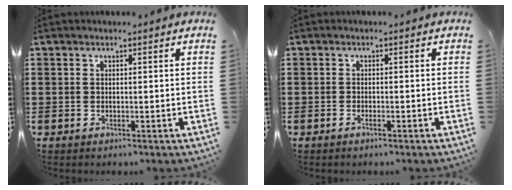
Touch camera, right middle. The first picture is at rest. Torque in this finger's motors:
{"motor_torque": [-0.09, 0.23, -0.03, -0.01]}